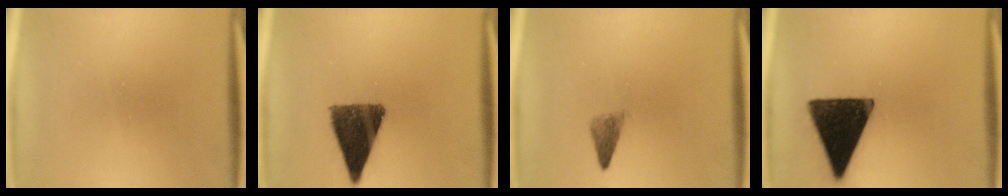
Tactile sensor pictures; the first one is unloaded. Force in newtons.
{"total": 11.4}
{"total": 2.1}
{"total": 16.2}